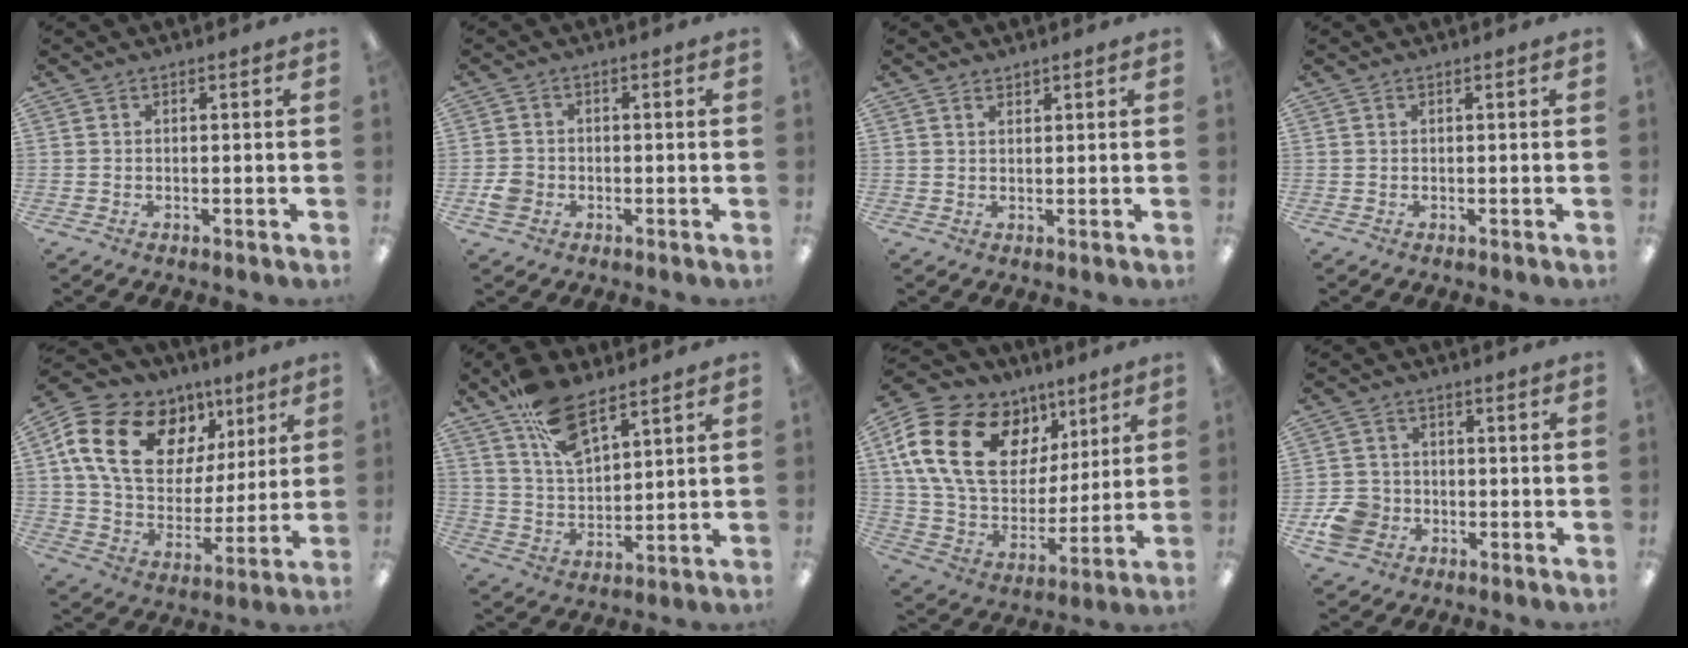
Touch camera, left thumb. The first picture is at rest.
{"total": 3.7, "force": [-1.4, 3.1, 1.5], "torque": [-0.022, 0.008, -0.024]}
{"total": 1.3, "force": [1.2, 0.5, 0.3], "torque": [-0.007, -0.001, 0.023]}
{"total": 0.0}
{"total": 20.6, "force": [9.0, 14.4, 11.7], "torque": [-0.196, -0.019, 0.166]}
{"total": 12.9, "force": [8.6, 5.8, 7.6], "torque": [-0.134, -0.035, 0.156]}
{"total": 23.4, "force": [9.3, 16.0, 14.2], "torque": [-0.271, -0.018, 0.168]}
{"total": 7.0, "force": [-2.5, 6.0, 2.8], "torque": [-0.064, 0.014, -0.046]}